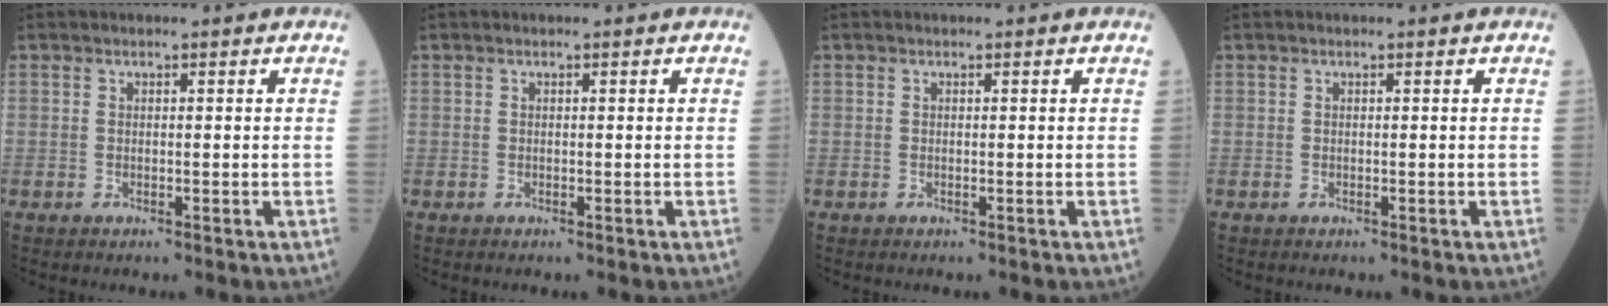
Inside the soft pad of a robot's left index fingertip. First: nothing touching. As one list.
[{"total": 0.0}, {"total": 0.0}, {"total": 0.0}]